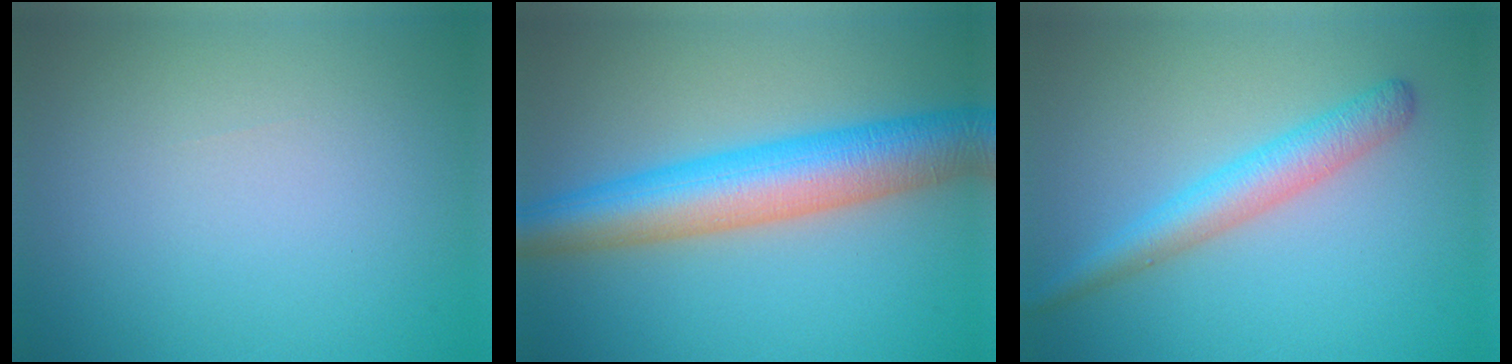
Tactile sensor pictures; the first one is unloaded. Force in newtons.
{"total": 8.6, "press": 8.6, "slide": 0.2}
{"total": 3.6, "press": 3.6, "slide": 0.2}